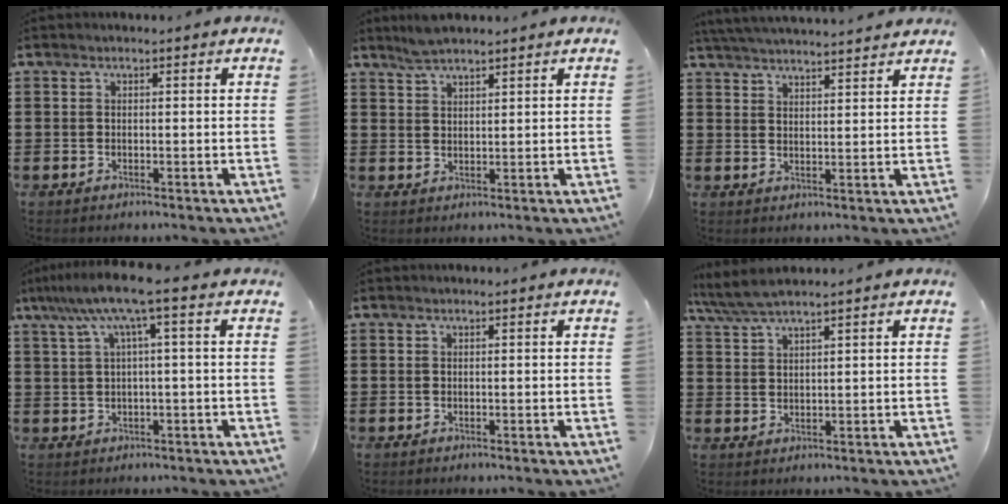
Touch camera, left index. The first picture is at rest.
{"total": 2.9, "force": [2.7, 0.5, 0.8], "torque": [-0.024, 0.000, 0.052]}
{"total": 4.1, "force": [4.0, -0.4, 0.6], "torque": [-0.026, -0.018, 0.072]}
{"total": 7.1, "force": [2.3, 0.2, 6.7], "torque": [-0.140, -0.004, 0.034]}
{"total": 0.0}
{"total": 3.9, "force": [3.2, 0.3, 2.2], "torque": [-0.051, -0.003, 0.059]}